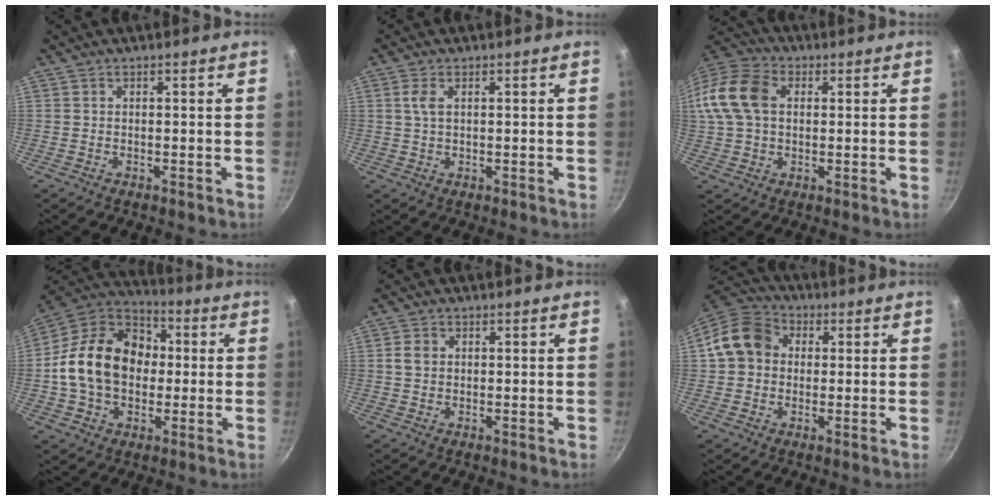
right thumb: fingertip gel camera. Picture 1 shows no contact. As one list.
[{"total": 2.4, "force": [0.7, 1.2, 2.0], "torque": [-0.039, -0.001, 0.015]}, {"total": 14.4, "force": [2.4, 10.2, 9.9], "torque": [-0.197, 0.027, 0.031]}, {"total": 20.4, "force": [0.3, 15.4, 13.4], "torque": [-0.205, 0.039, -0.004]}, {"total": 2.5, "force": [0.4, 2.1, 1.3], "torque": [-0.016, 0.006, 0.006]}, {"total": 10.6, "force": [1.4, 9.0, 5.5], "torque": [-0.069, 0.024, 0.005]}]